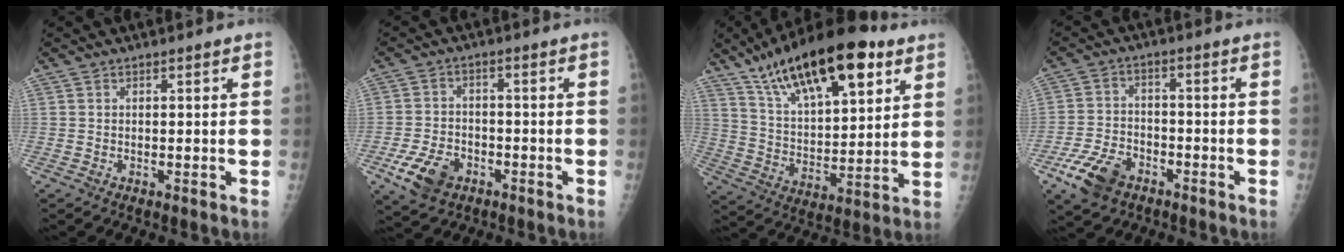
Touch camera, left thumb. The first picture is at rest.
{"total": 8.1, "force": [-3.9, 5.3, 4.6], "torque": [-0.082, 0.013, -0.066]}
{"total": 23.7, "force": [13.6, 9.2, 17.2], "torque": [-0.259, -0.036, 0.235]}
{"total": 9.2, "force": [-5.3, 5.7, 4.9], "torque": [-0.091, 0.018, -0.096]}